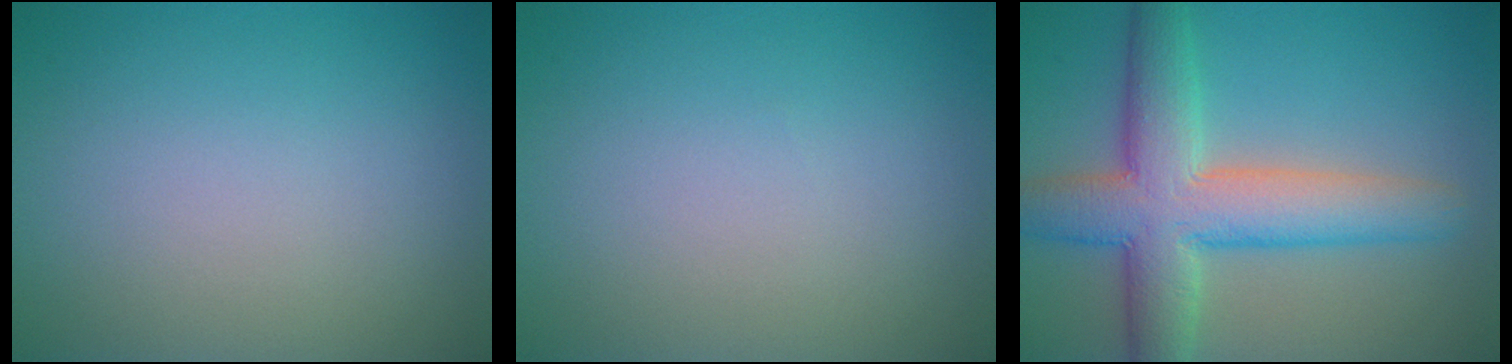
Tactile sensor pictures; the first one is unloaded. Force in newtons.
{"total": 0.0}
{"total": 8.6, "press": 8.6, "slide": 0.5}